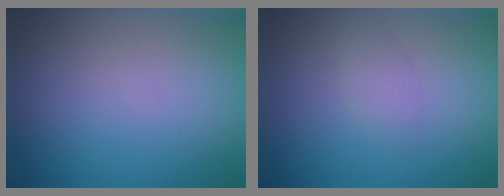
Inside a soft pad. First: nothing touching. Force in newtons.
{"total": 1.2, "press": 1.2, "slide": 0.1}